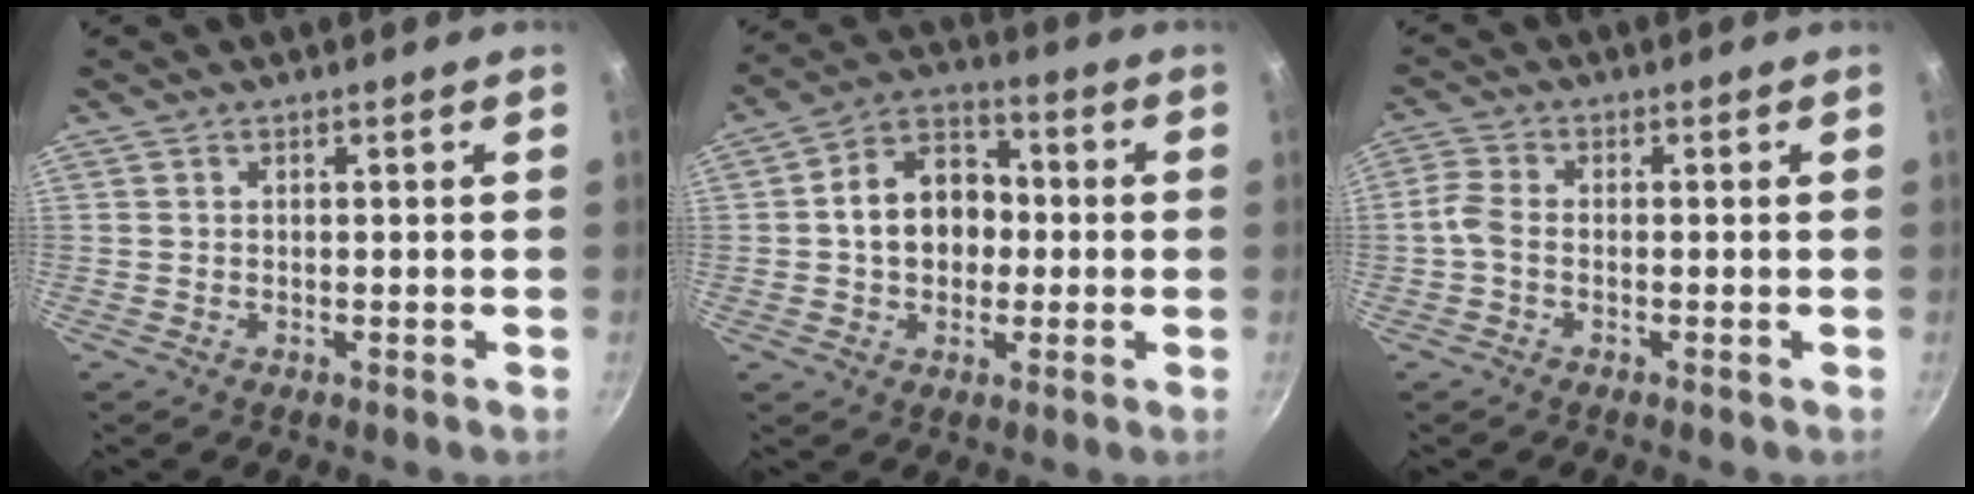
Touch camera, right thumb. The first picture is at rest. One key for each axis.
{"total": 12.3, "fx": 0.0, "fy": 9.4, "fz": 8.0, "tx": -0.092, "ty": 0.028, "tz": -0.014}
{"total": 3.3, "fx": -1.1, "fy": 2.0, "fz": 2.4, "tx": -0.060, "ty": 0.013, "tz": -0.034}